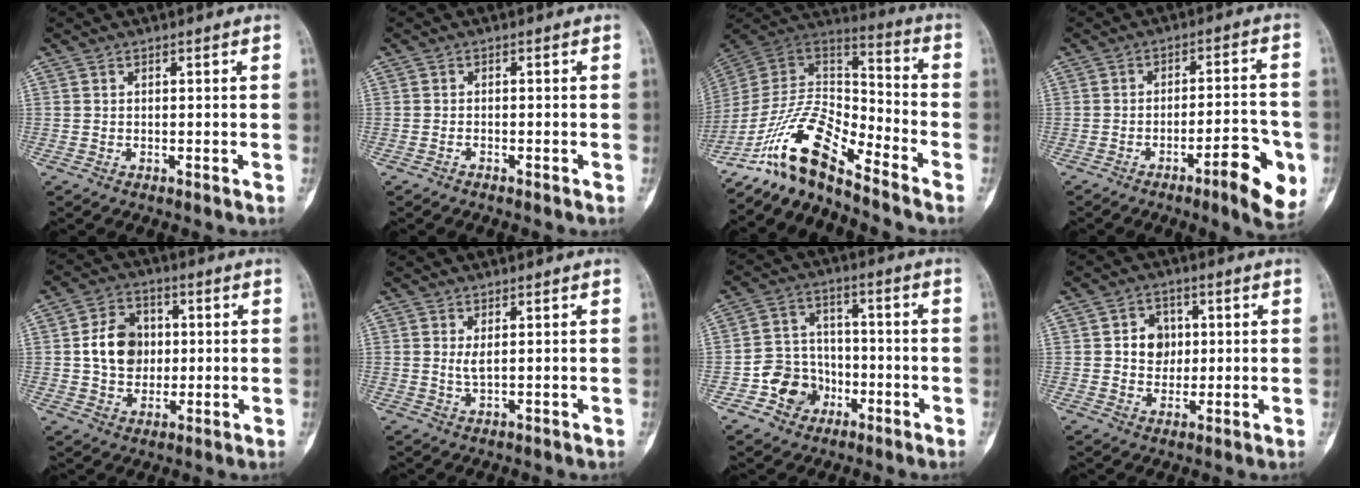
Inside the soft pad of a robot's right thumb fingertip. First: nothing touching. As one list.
[{"total": 0.6, "force": [-0.6, 0.1, 0.2], "torque": [-0.004, 0.003, -0.012]}, {"total": 14.1, "force": [-11.1, 3.6, 7.8], "torque": [-0.139, 0.099, -0.217]}, {"total": 11.1, "force": [-4.7, 2.7, 9.6], "torque": [-0.114, 0.022, -0.064]}, {"total": 10.1, "force": [0.8, 8.1, 6.0], "torque": [-0.074, 0.005, 0.011]}, {"total": 2.0, "force": [0.6, 0.7, 1.8], "torque": [-0.037, -0.008, 0.018]}, {"total": 9.0, "force": [-3.8, 7.6, 2.8], "torque": [-0.008, 0.034, -0.066]}, {"total": 6.1, "force": [1.0, 5.1, 3.1], "torque": [-0.017, 0.001, 0.015]}]